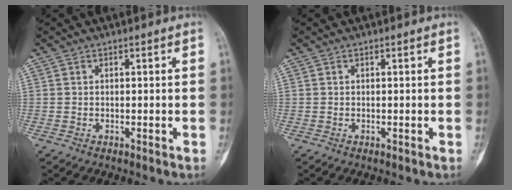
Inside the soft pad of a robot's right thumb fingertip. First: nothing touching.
{"total": 0.0}